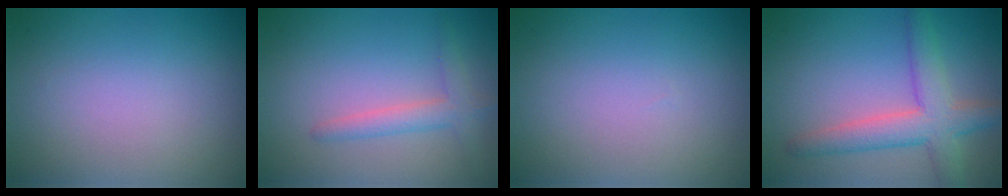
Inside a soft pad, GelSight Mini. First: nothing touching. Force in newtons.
{"total": 2.3, "press": 2.3, "slide": 0.1}
{"total": 0.0}
{"total": 5.2, "press": 5.2, "slide": 0.2}